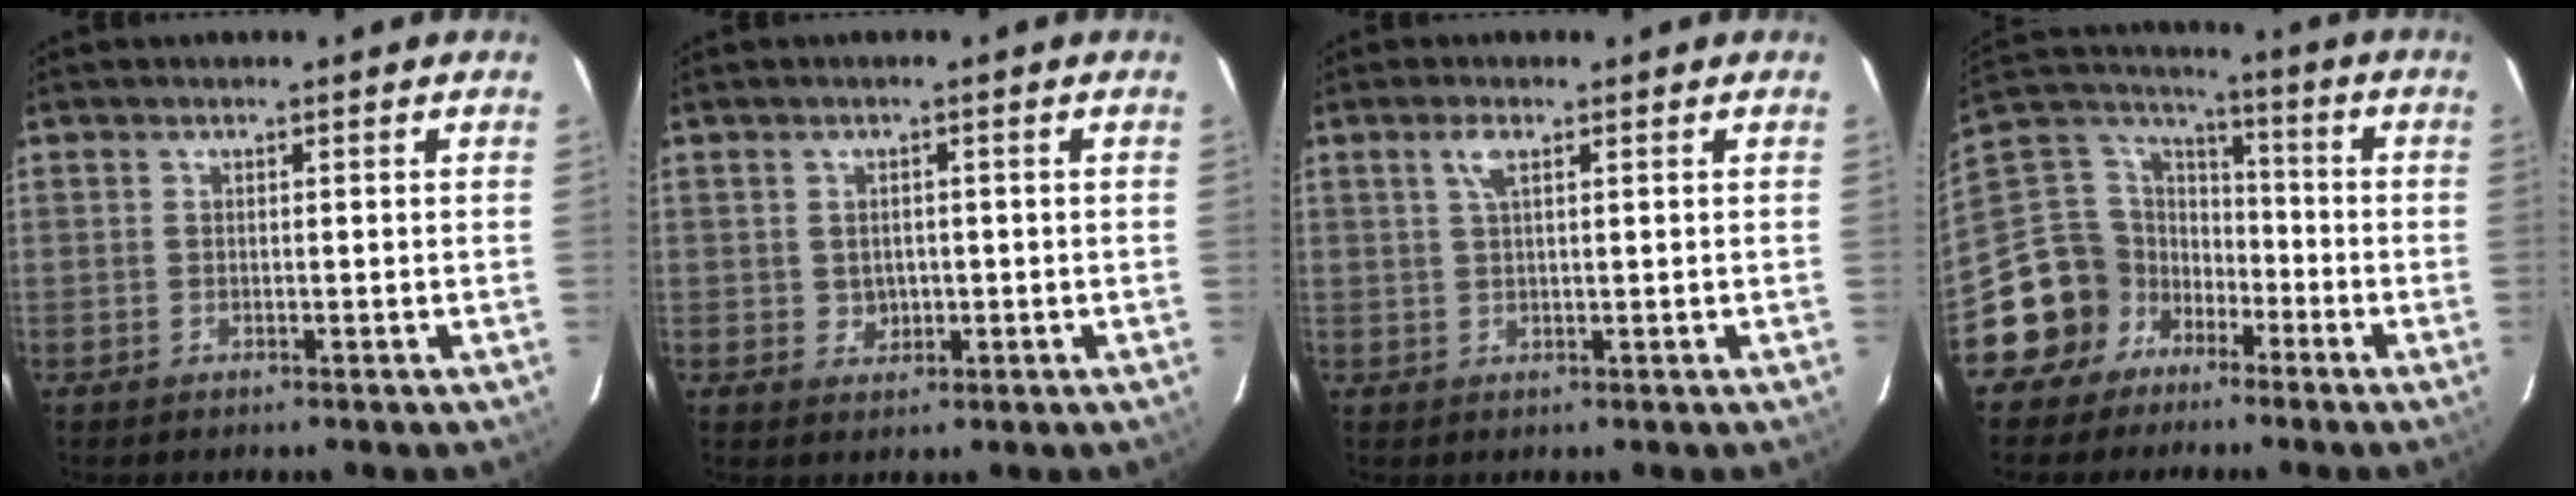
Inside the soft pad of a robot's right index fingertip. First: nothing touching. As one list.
[{"total": 1.2, "force": [0.0, 1.1, 0.5], "torque": [-0.007, 0.001, 0.003]}, {"total": 2.5, "force": [1.2, 0.8, 2.1], "torque": [-0.042, 0.005, 0.024]}, {"total": 14.2, "force": [-6.7, 11.8, 4.1], "torque": [-0.109, 0.048, -0.116]}]